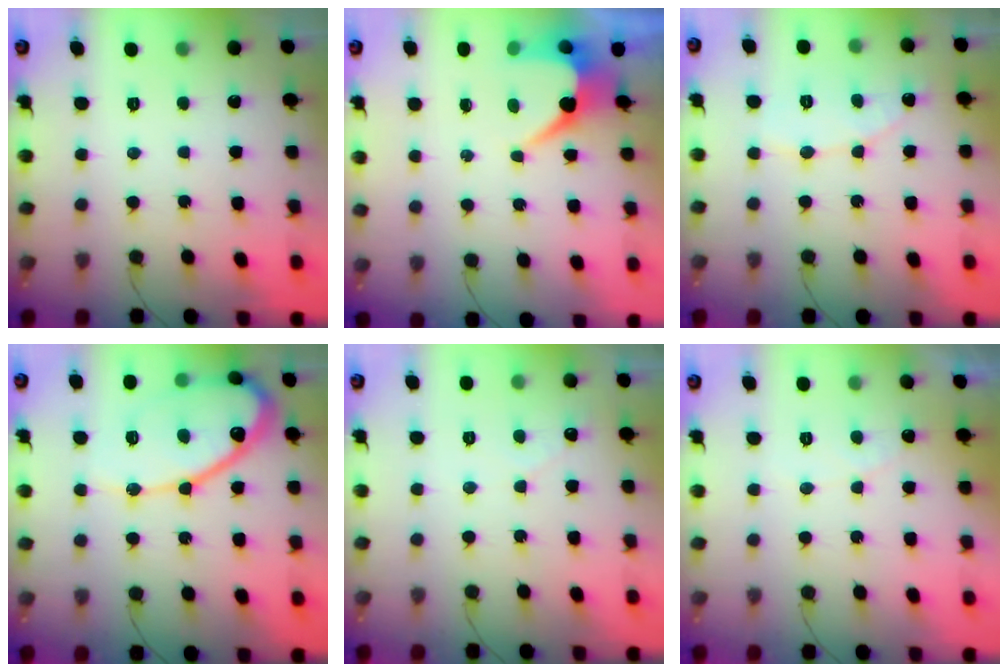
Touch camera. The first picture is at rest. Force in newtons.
{"total": 7.1, "press": 7.1, "slide": 0.4}
{"total": 7.0, "press": 7.0, "slide": 0.7}
{"total": 14.5, "press": 14.4, "slide": 1.6}
{"total": 1.6, "press": 1.6, "slide": 0.1}
{"total": 3.9, "press": 3.9, "slide": 0.3}